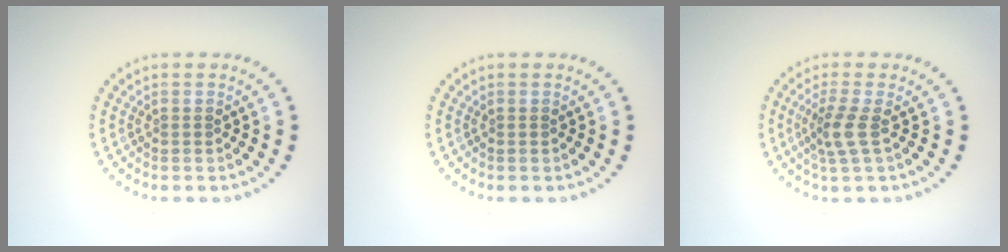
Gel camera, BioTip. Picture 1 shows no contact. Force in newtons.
{"total": 0.0}
{"total": 2.5, "press": 1.8, "slide": 1.6}